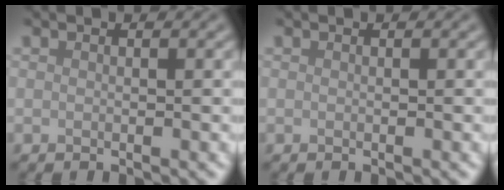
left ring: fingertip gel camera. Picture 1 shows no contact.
{"total": 0.0}